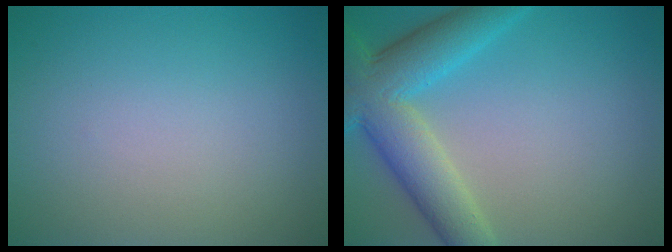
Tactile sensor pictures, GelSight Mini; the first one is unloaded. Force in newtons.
{"total": 7.5, "press": 7.5, "slide": 0.3}